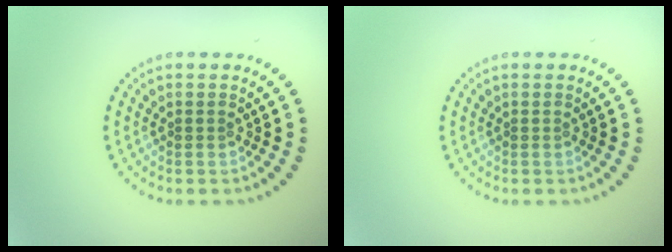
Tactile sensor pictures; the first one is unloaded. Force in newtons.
{"total": 0.0}